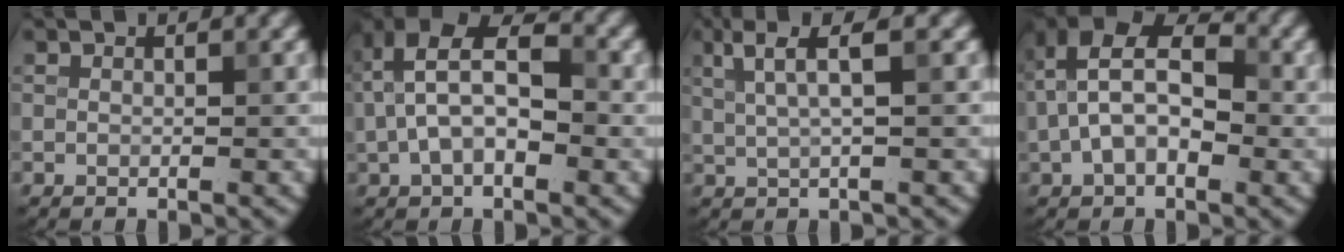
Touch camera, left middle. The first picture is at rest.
{"total": 7.1, "force": [0.2, 4.0, 5.8], "torque": [-0.116, 0.020, -0.007]}
{"total": 3.7, "force": [1.5, 0.8, 3.2], "torque": [-0.058, 0.003, 0.030]}
{"total": 7.8, "force": [0.0, 4.6, 6.3], "torque": [-0.111, 0.026, -0.016]}